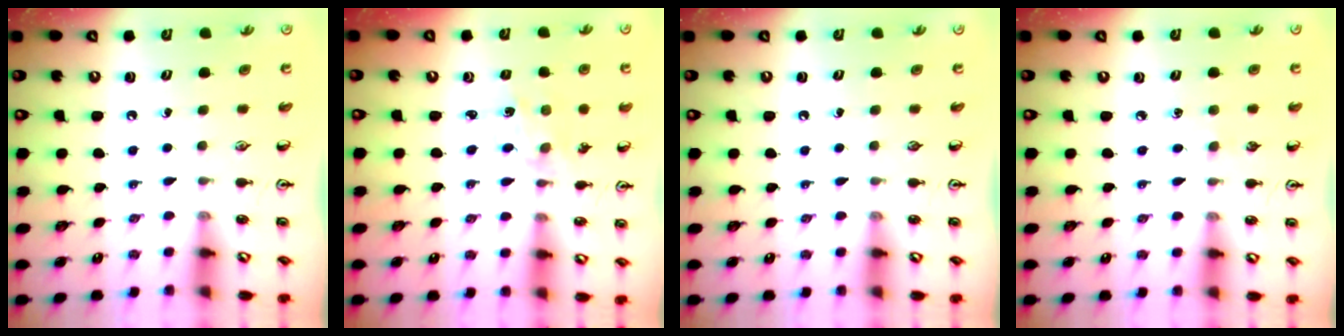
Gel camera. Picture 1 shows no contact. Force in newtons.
{"total": 1.6, "press": 1.5, "slide": 0.1}
{"total": 0.0}
{"total": 3.6, "press": 3.6, "slide": 0.6}